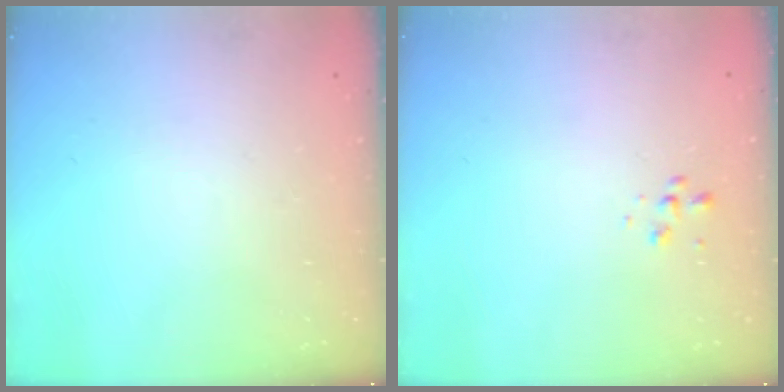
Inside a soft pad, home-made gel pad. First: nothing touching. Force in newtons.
{"total": 0.5, "press": 0.5, "slide": 0.0}